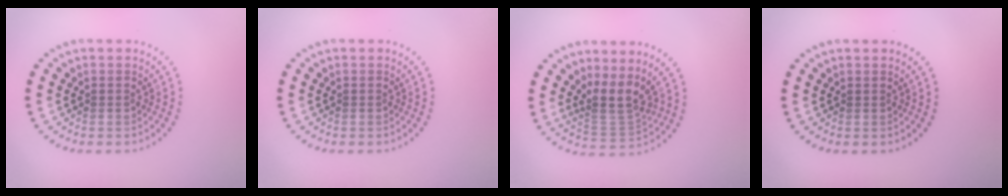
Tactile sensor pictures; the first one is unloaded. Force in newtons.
{"total": 0.0}
{"total": 3.4, "press": 2.5, "slide": 2.4}
{"total": 0.0}